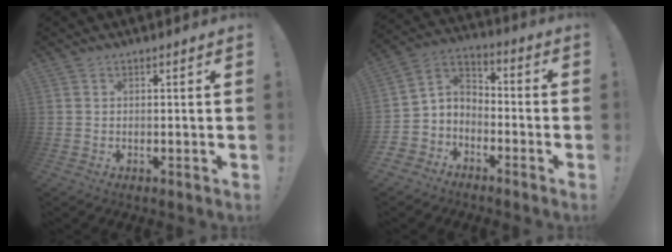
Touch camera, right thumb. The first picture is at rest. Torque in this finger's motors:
{"motor_torque": [0.04, 0.02, 0.10, 0.06, 0.01]}